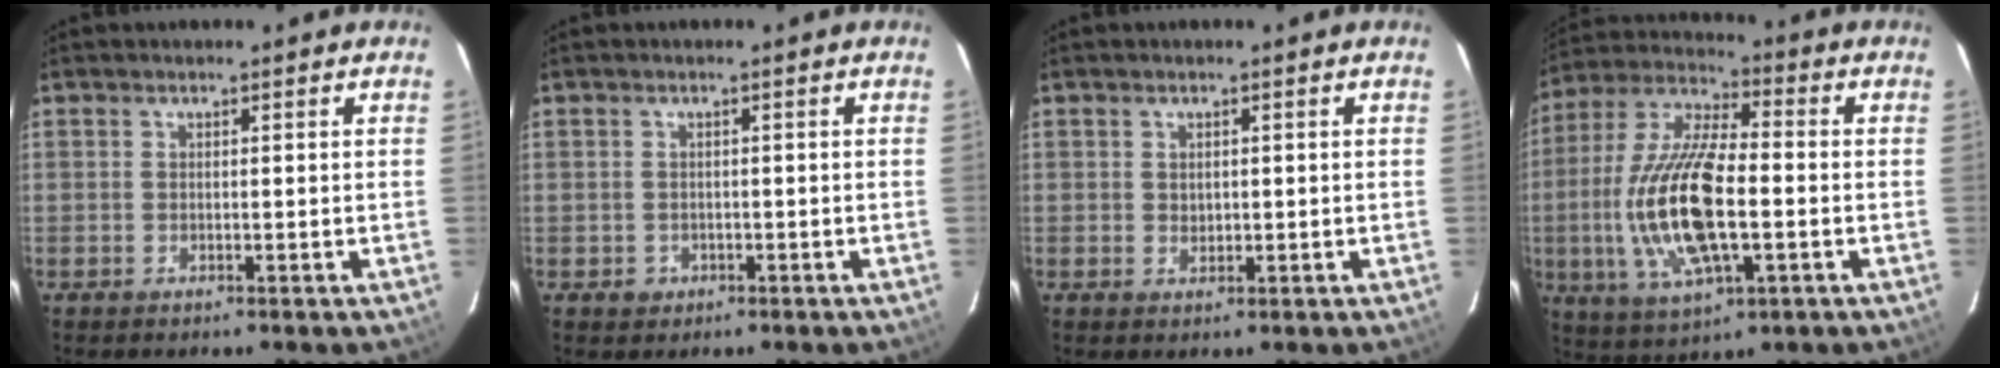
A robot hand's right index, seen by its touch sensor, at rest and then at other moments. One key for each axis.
{"total": 2.0, "fx": -0.6, "fy": 1.9, "fz": 0.3, "tx": -0.003, "ty": 0.002, "tz": -0.004}
{"total": 2.4, "fx": 0.5, "fy": 2.0, "fz": 1.2, "tx": -0.016, "ty": 0.003, "tz": 0.011}
{"total": 18.6, "fx": -2.9, "fy": 6.9, "fz": 17.1, "tx": -0.351, "ty": -0.005, "tz": -0.053}